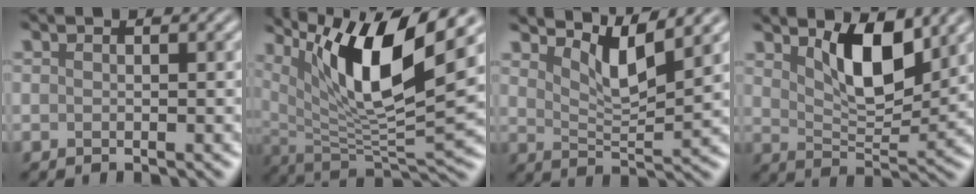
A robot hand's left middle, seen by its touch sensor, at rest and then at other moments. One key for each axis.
{"total": 11.9, "fx": 5.7, "fy": 2.9, "fz": 10.0, "tx": -0.173, "ty": -0.004, "tz": 0.110}
{"total": 3.8, "fx": 2.8, "fy": 0.7, "fz": 2.5, "tx": -0.053, "ty": -0.006, "tz": 0.052}
{"total": 5.8, "fx": 2.8, "fy": 2.2, "fz": 4.5, "tx": -0.081, "ty": -0.004, "tz": 0.048}